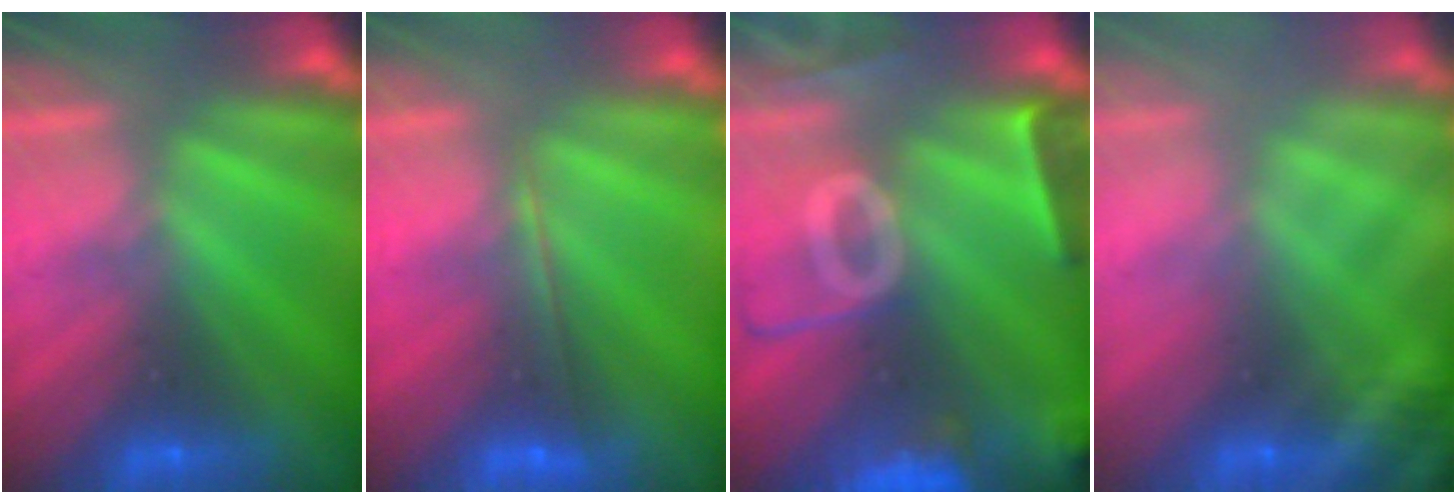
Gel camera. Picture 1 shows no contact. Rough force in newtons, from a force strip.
{"total": 1.8}
{"total": 9.6}
{"total": 2.9}